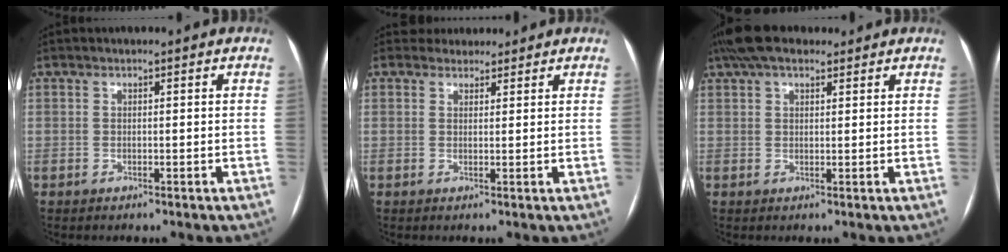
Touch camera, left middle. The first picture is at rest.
{"total": 3.0, "force": [2.6, 1.4, -0.3], "torque": [0.011, 0.014, 0.036]}
{"total": 7.1, "force": [5.2, 2.9, 3.8], "torque": [-0.075, 0.040, 0.093]}